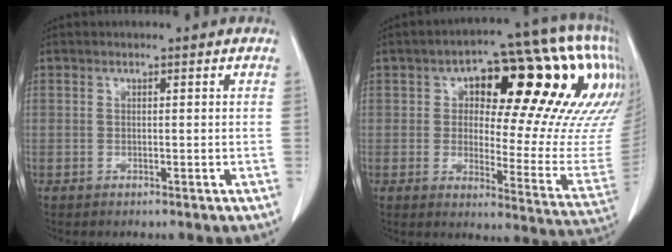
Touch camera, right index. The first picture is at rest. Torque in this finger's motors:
{"motor_torque": [1.22, 0.92, 0.50, 0.10]}